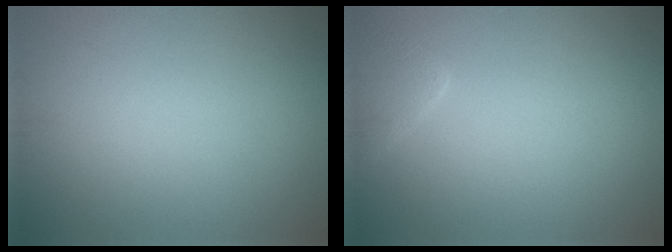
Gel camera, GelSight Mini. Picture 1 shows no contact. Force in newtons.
{"total": 2.2, "press": 2.2, "slide": 0.1}